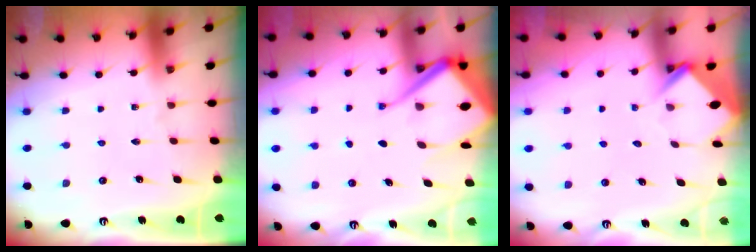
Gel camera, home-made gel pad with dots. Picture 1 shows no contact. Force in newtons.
{"total": 12.6, "press": 12.5, "slide": 1.4}
{"total": 4.0, "press": 4.0, "slide": 0.2}